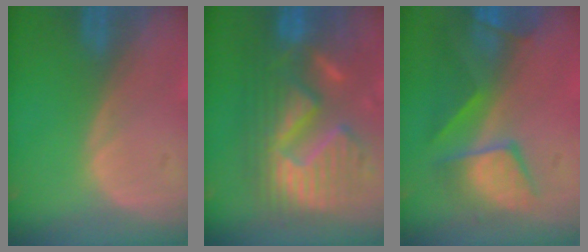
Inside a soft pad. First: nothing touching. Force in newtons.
{"total": 13.1, "press": 13.0, "slide": 1.2}
{"total": 9.5, "press": 8.4, "slide": 4.5}